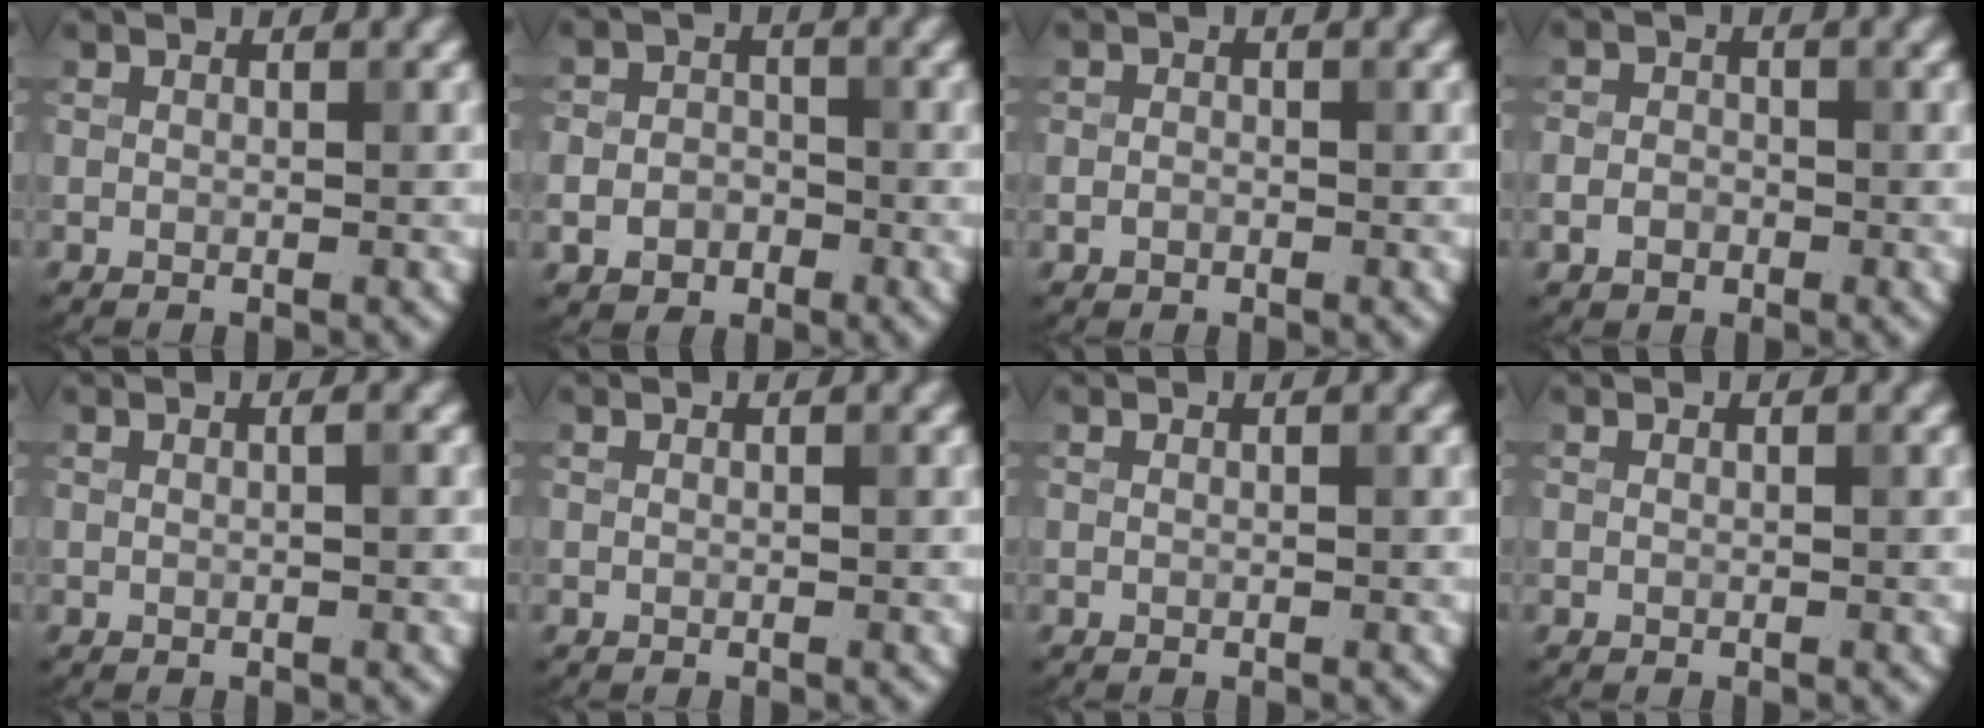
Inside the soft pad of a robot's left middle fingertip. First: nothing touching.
{"total": 3.1, "force": [-1.2, 2.6, 1.2], "torque": [-0.001, -0.001, -0.032]}
{"total": 1.0, "force": [-0.4, 0.8, 0.3], "torque": [0.000, -0.002, -0.011]}
{"total": 2.0, "force": [-0.9, 1.6, 0.7], "torque": [-0.009, 0.000, -0.021]}
{"total": 0.6, "force": [0.0, 0.0, 0.6], "torque": [-0.010, 0.003, 0.001]}
{"total": 0.0}
{"total": 0.0}
{"total": 0.0}